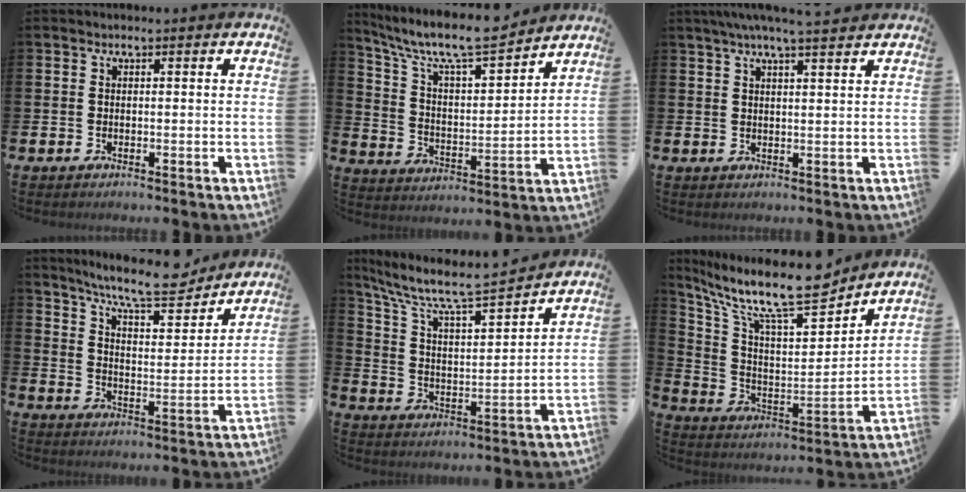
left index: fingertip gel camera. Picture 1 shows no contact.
{"total": 10.0, "force": [9.0, 1.8, 3.9], "torque": [-0.111, -0.060, 0.155]}
{"total": 4.7, "force": [4.1, -0.1, 2.2], "torque": [-0.046, -0.011, 0.072]}
{"total": 10.3, "force": [9.3, 1.7, 4.0], "torque": [-0.091, -0.057, 0.162]}
{"total": 8.7, "force": [7.7, 1.2, 3.9], "torque": [-0.110, -0.053, 0.126]}
{"total": 13.3, "force": [10.9, 3.0, 7.1], "torque": [-0.159, -0.077, 0.183]}